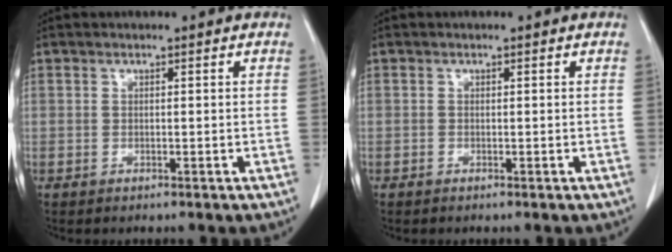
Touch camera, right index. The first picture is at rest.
{"total": 0.0}